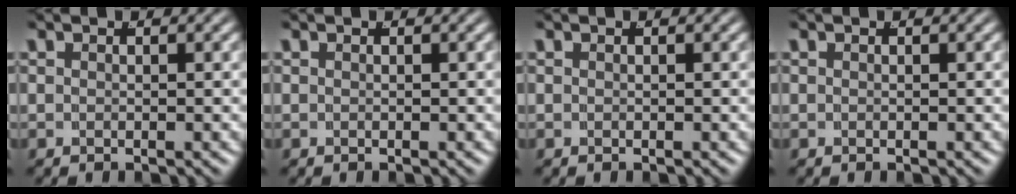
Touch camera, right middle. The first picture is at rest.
{"total": 0.0}
{"total": 0.0}
{"total": 0.0}